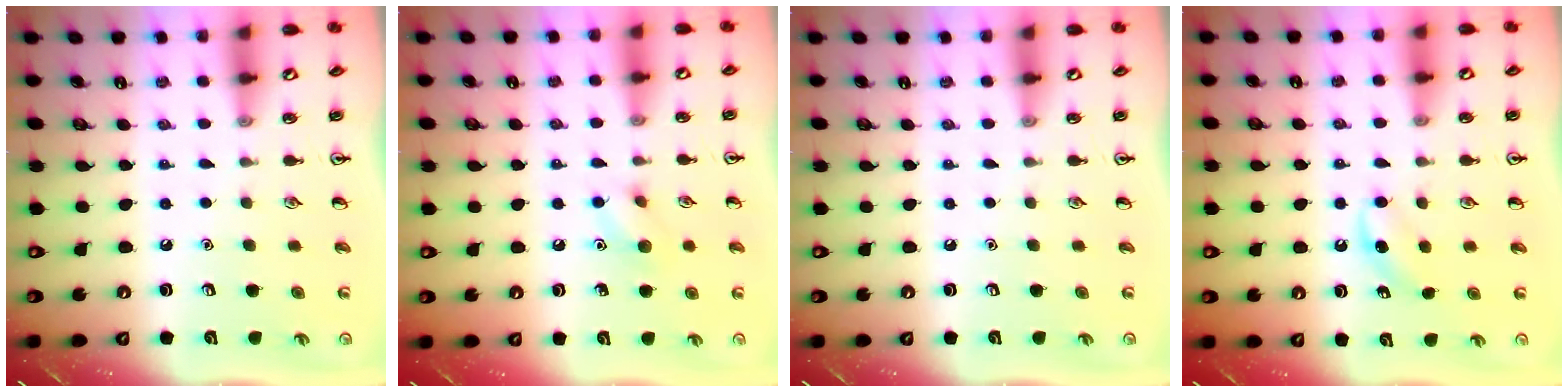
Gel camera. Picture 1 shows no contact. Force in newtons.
{"total": 6.6, "press": 6.5, "slide": 1.0}
{"total": 0.0}
{"total": 4.1, "press": 3.7, "slide": 1.7}